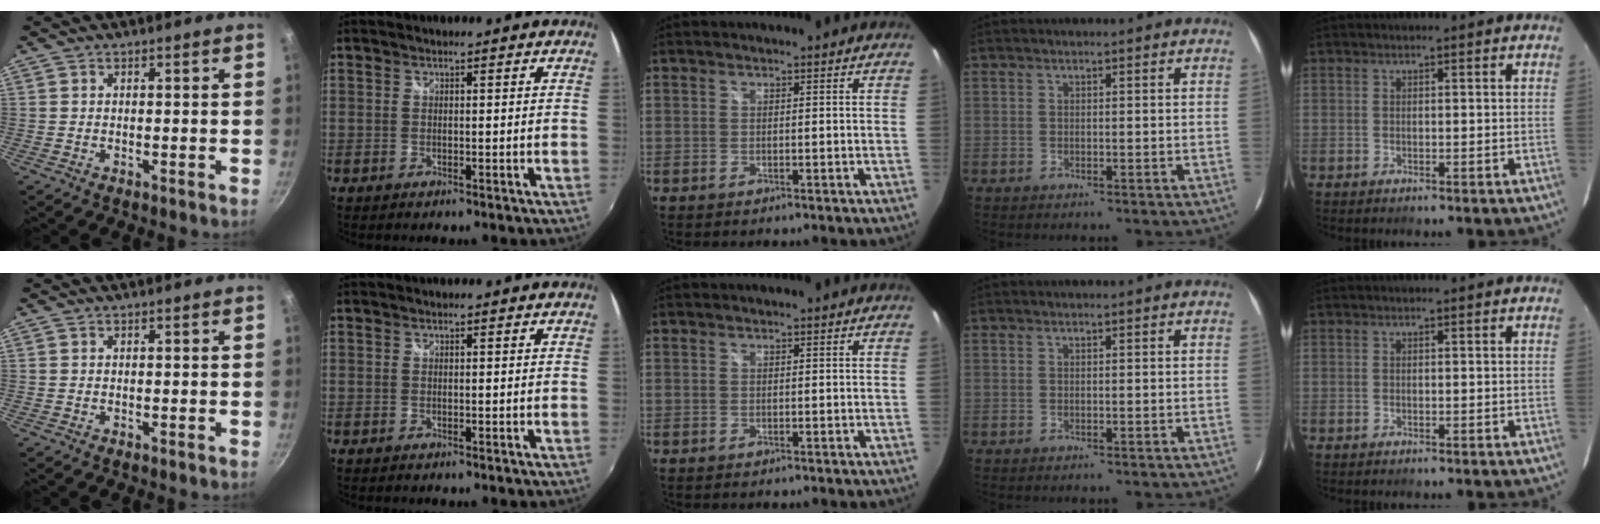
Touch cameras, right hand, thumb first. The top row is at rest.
{}